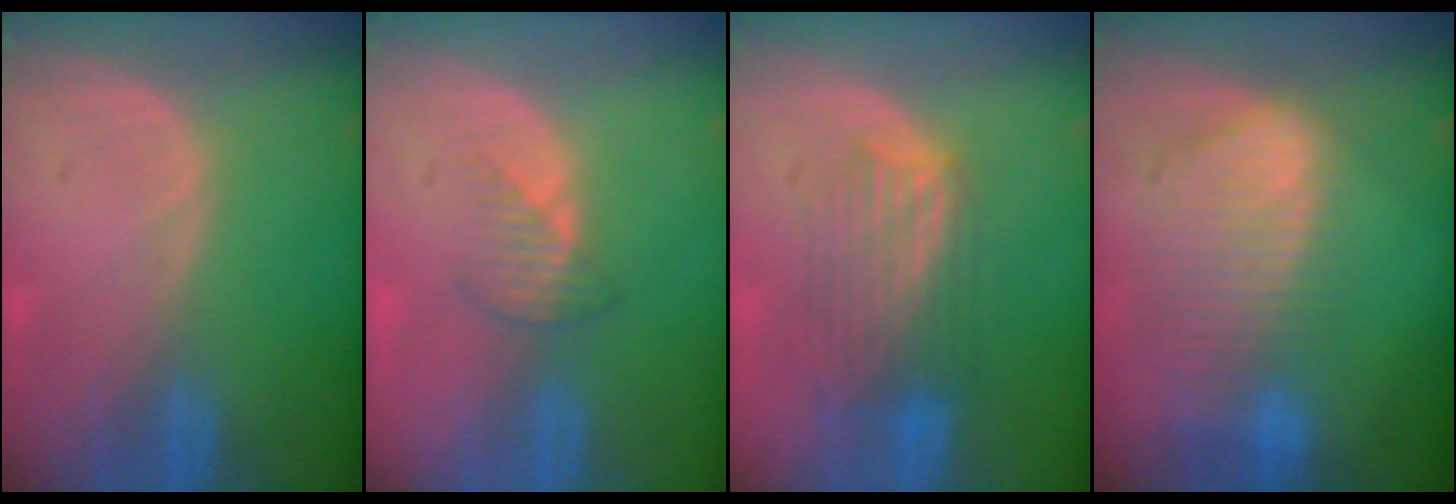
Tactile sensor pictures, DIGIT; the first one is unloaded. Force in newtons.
{"total": 2.5, "press": 2.5, "slide": 0.3}
{"total": 6.4, "press": 6.4, "slide": 0.5}
{"total": 9.3, "press": 8.1, "slide": 4.5}